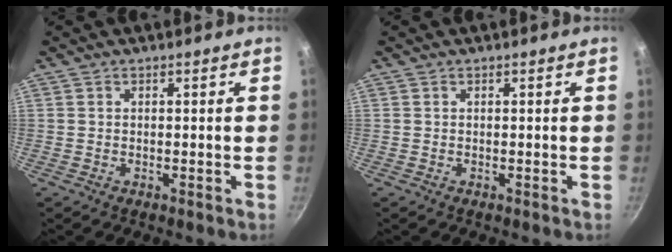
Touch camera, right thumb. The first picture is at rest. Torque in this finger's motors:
{"motor_torque": [0.00, 0.00, 0.00, 0.00, 0.03]}